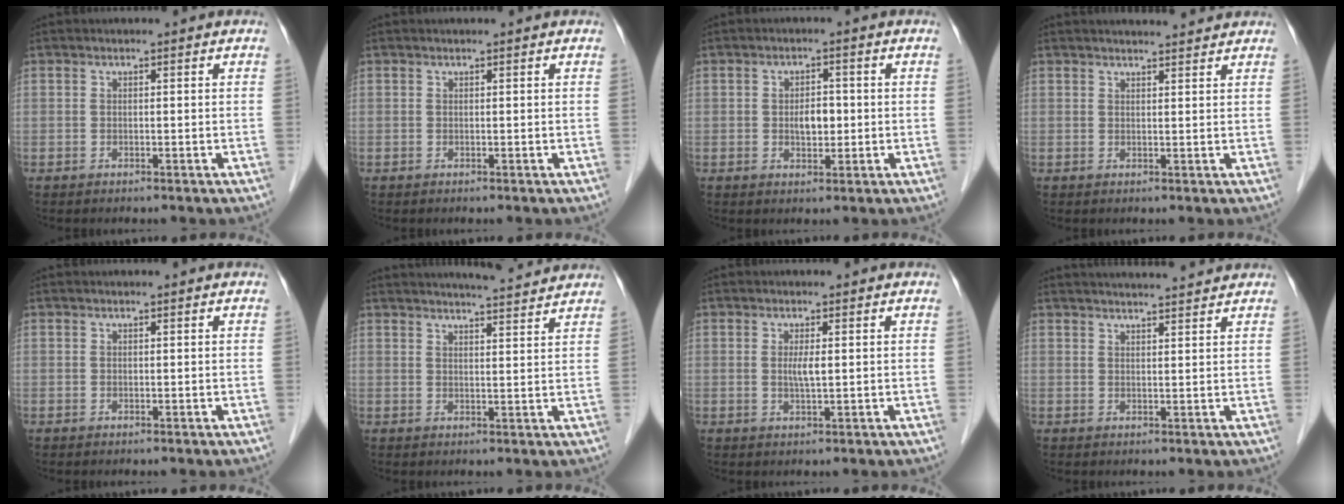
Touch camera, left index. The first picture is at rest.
{"total": 0.5, "force": [0.5, 0.0, 0.2], "torque": [0.000, 0.006, 0.008]}
{"total": 3.2, "force": [-0.2, 1.8, 2.7], "torque": [-0.043, 0.003, 0.000]}
{"total": 5.6, "force": [5.3, 0.5, 1.6], "torque": [-0.021, 0.018, 0.061]}
{"total": 0.0}
{"total": 9.0, "force": [8.5, 0.3, 3.2], "torque": [-0.051, 0.013, 0.107]}
{"total": 1.9, "force": [0.3, 0.1, 1.9], "torque": [-0.041, -0.002, 0.005]}
{"total": 8.6, "force": [8.2, 0.3, 2.8], "torque": [-0.041, 0.023, 0.104]}